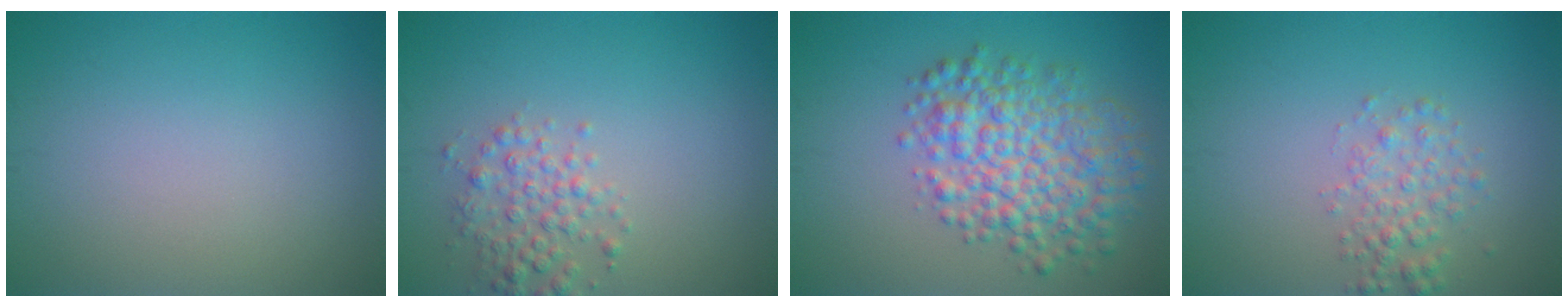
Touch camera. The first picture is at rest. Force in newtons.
{"total": 2.7, "press": 2.7, "slide": 0.1}
{"total": 7.0, "press": 7.0, "slide": 0.2}
{"total": 2.3, "press": 2.3, "slide": 0.1}